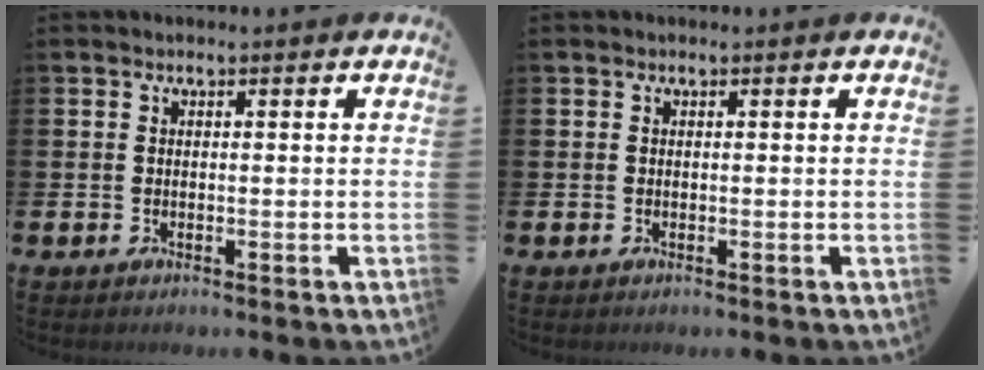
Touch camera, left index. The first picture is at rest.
{"total": 0.0}